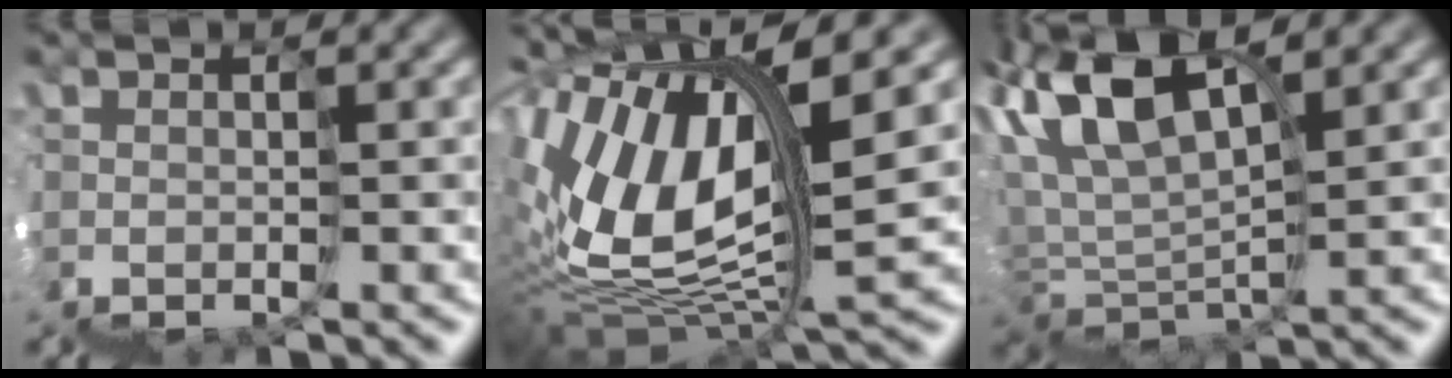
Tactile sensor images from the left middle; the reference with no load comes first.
{"total": 7.8, "force": [5.0, 2.6, 5.3], "torque": [-0.132, 0.037, 0.073]}
{"total": 4.0, "force": [3.9, -0.6, 0.3], "torque": [-0.019, 0.046, 0.050]}